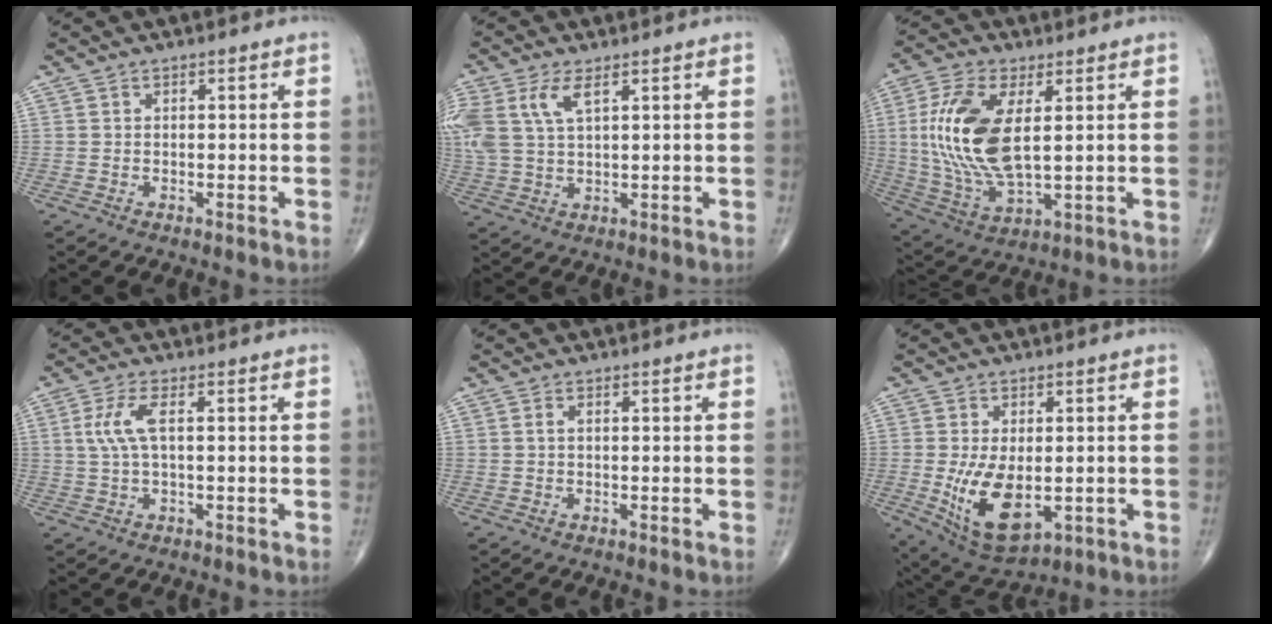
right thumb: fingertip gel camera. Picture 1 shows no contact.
{"total": 9.8, "force": [3.8, 4.7, 7.7], "torque": [-0.193, 0.007, 0.084]}
{"total": 17.2, "force": [2.6, 7.8, 15.1], "torque": [-0.321, -0.011, 0.056]}
{"total": 5.1, "force": [0.9, 1.5, 4.8], "torque": [-0.128, 0.011, 0.017]}
{"total": 0.8, "force": [0.1, 0.3, 0.7], "torque": [-0.017, 0.001, 0.000]}
{"total": 11.9, "force": [-1.8, 6.3, 9.9], "torque": [-0.171, -0.017, -0.011]}